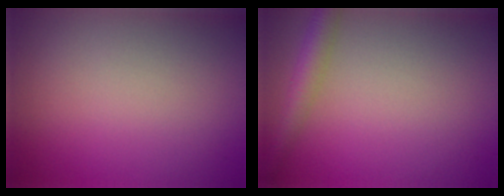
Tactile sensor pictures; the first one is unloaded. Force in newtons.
{"total": 3.0, "press": 3.0, "slide": 0.1}